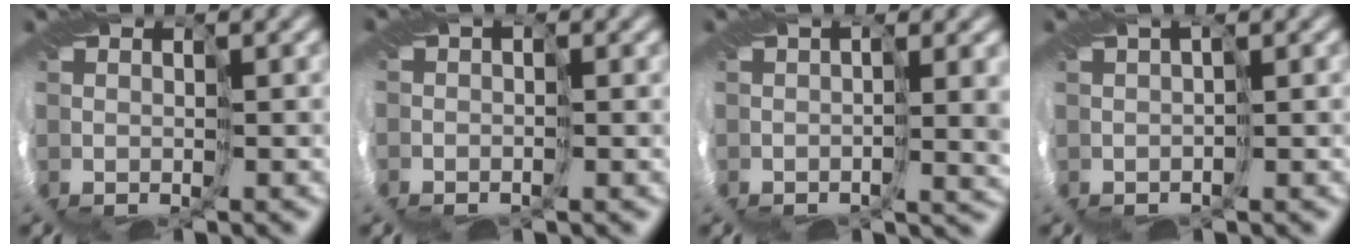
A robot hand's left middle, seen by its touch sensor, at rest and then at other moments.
{"total": 1.7, "force": [-0.7, 1.0, 1.1], "torque": [-0.023, 0.003, -0.006]}
{"total": 5.2, "force": [1.2, 2.1, 4.6], "torque": [-0.069, 0.007, 0.026]}
{"total": 0.6, "force": [0.2, -0.4, 0.4], "torque": [-0.007, 0.008, 0.002]}